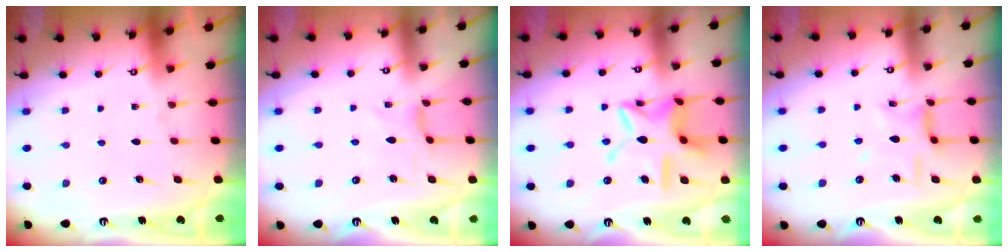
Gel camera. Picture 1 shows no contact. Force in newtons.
{"total": 0.0}
{"total": 15.0, "press": 15.0, "slide": 1.3}
{"total": 9.9, "press": 9.8, "slide": 0.7}